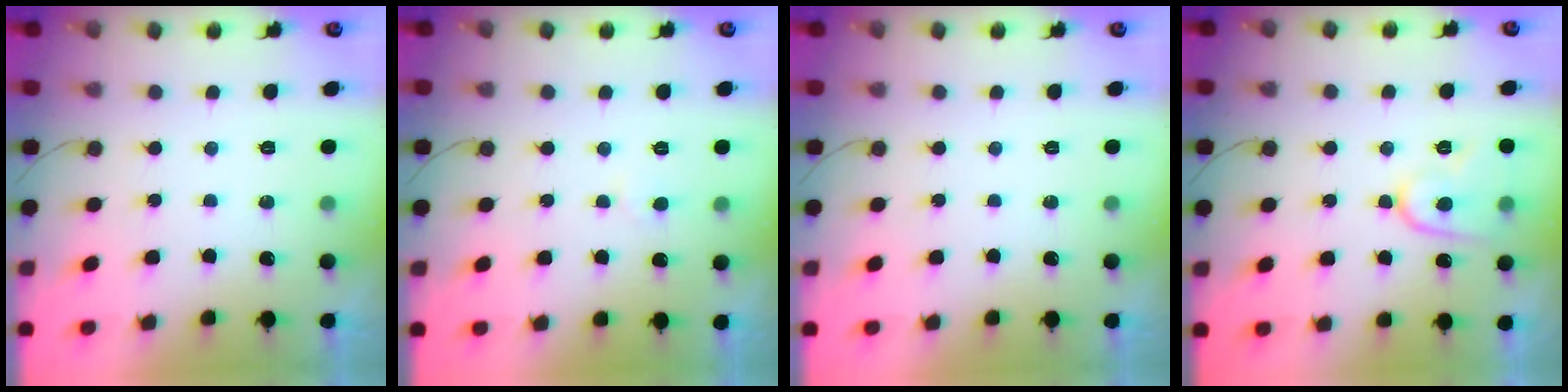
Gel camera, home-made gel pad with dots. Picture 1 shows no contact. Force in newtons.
{"total": 2.8, "press": 2.8, "slide": 0.3}
{"total": 0.0}
{"total": 9.9, "press": 9.9, "slide": 0.9}